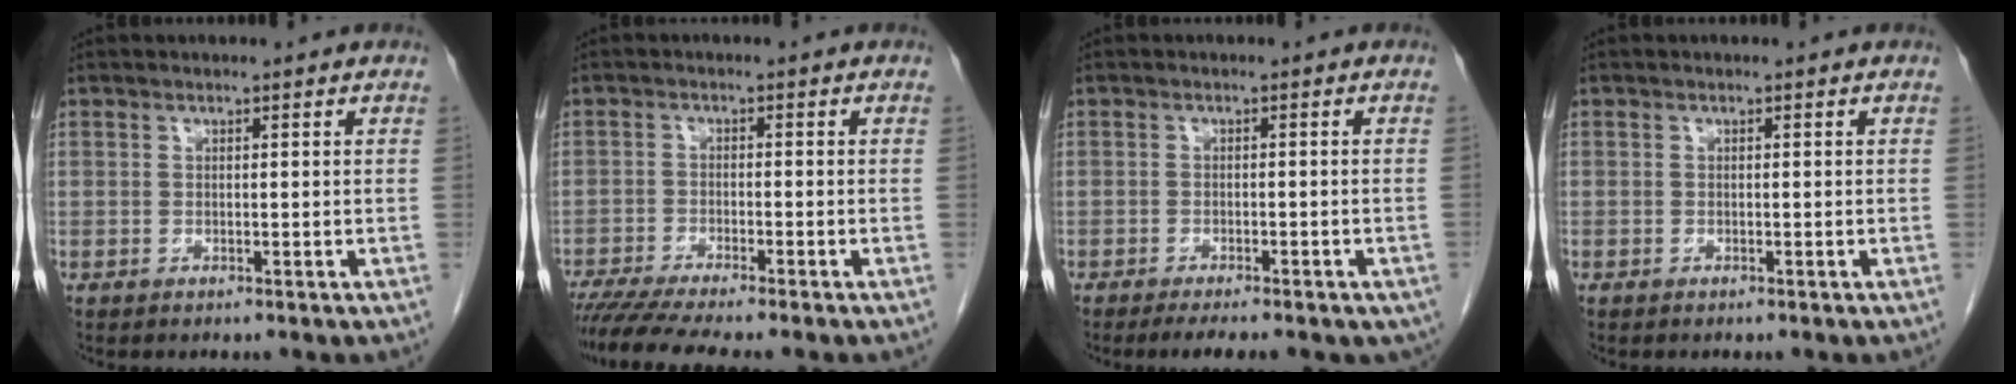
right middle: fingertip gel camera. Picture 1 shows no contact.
{"total": 8.5, "force": [-7.3, -0.3, 4.3], "torque": [-0.061, -0.020, -0.119]}
{"total": 9.6, "force": [-7.3, 3.0, 5.5], "torque": [-0.069, -0.005, -0.091]}
{"total": 0.0}